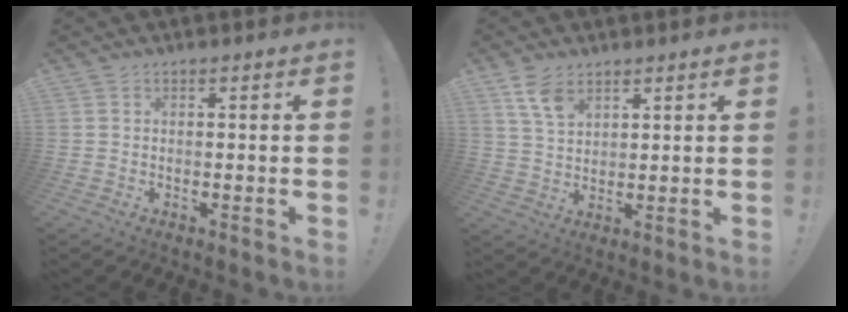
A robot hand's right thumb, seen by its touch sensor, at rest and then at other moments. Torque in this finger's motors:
{"motor_torque": [-0.05, 0.24, 0.75, -0.18, -0.03]}